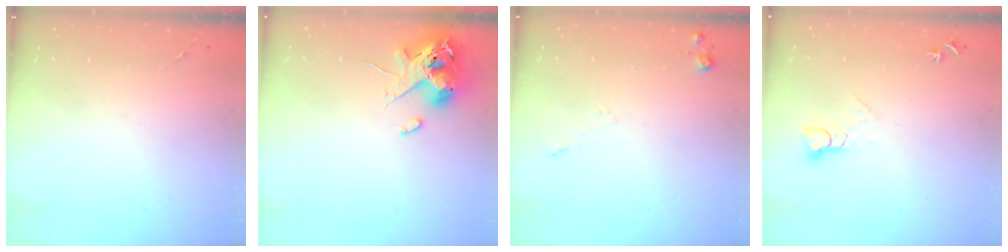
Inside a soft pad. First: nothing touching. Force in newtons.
{"total": 12.5, "press": 12.3, "slide": 2.0}
{"total": 6.2, "press": 6.2, "slide": 0.5}
{"total": 5.5, "press": 5.5, "slide": 0.5}